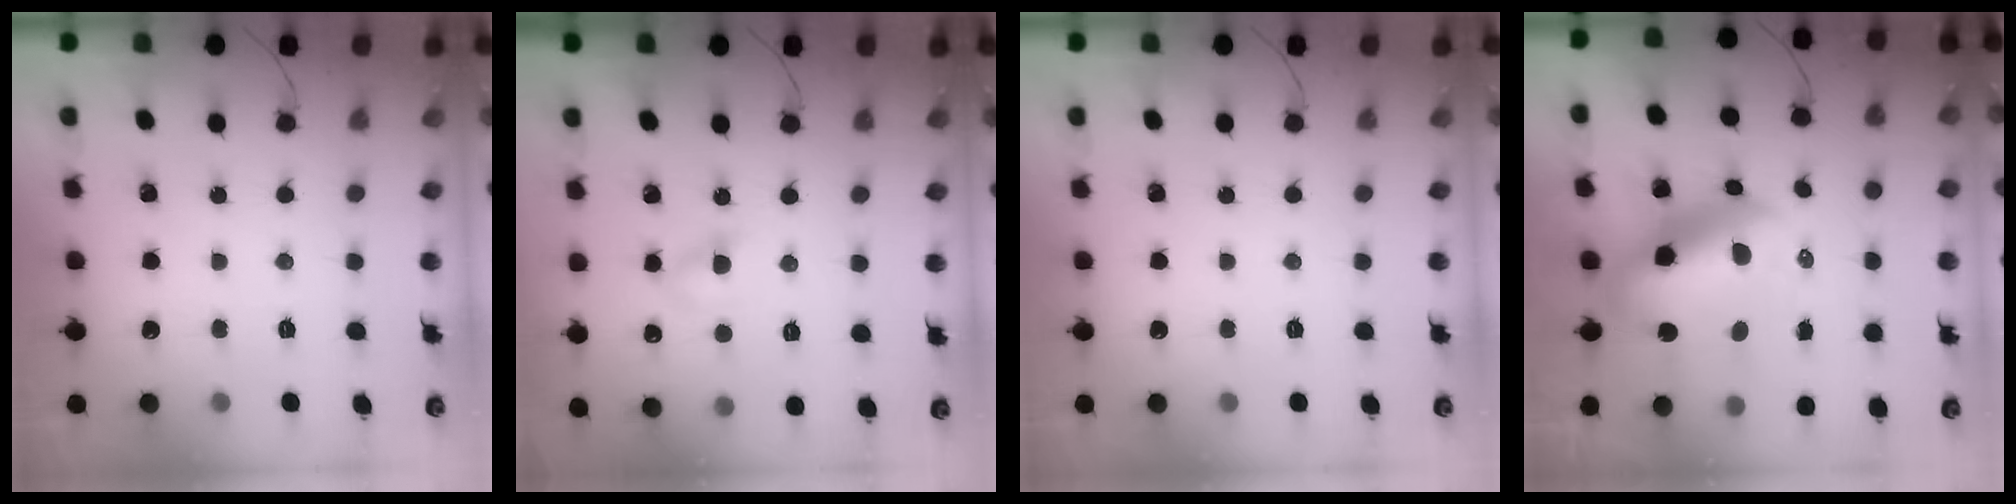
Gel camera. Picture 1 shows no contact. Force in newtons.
{"total": 5.0, "press": 4.8, "slide": 1.3}
{"total": 0.0}
{"total": 13.7, "press": 13.3, "slide": 3.4}